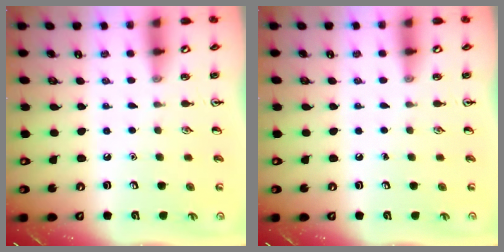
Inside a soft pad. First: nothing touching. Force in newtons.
{"total": 0.0}